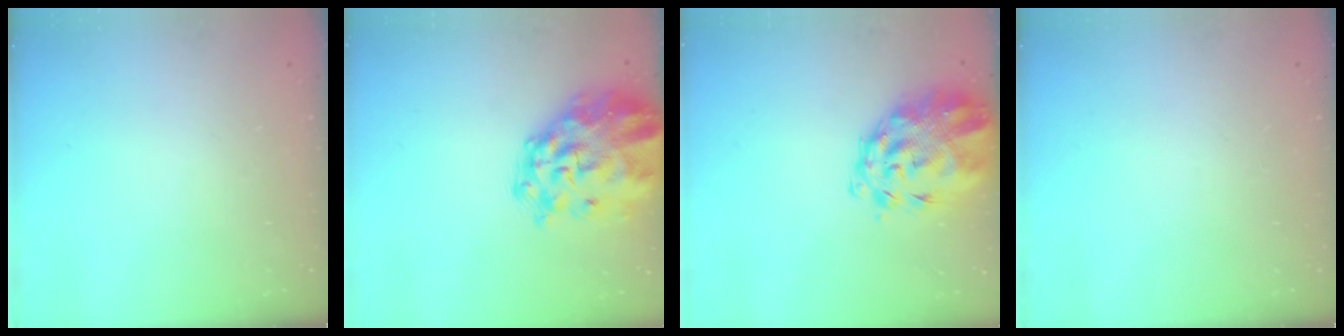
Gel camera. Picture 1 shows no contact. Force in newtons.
{"total": 12.3, "press": 11.7, "slide": 4.0}
{"total": 5.8, "press": 5.5, "slide": 2.1}
{"total": 0.0}